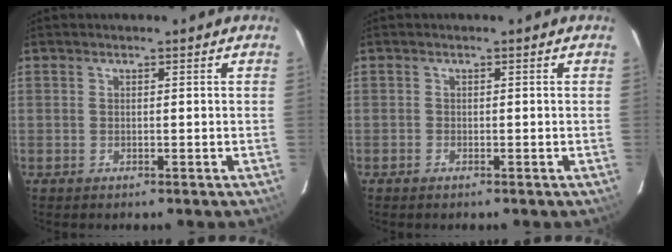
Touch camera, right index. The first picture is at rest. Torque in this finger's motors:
{"motor_torque": [0.15, -0.11, -0.07, -0.01]}